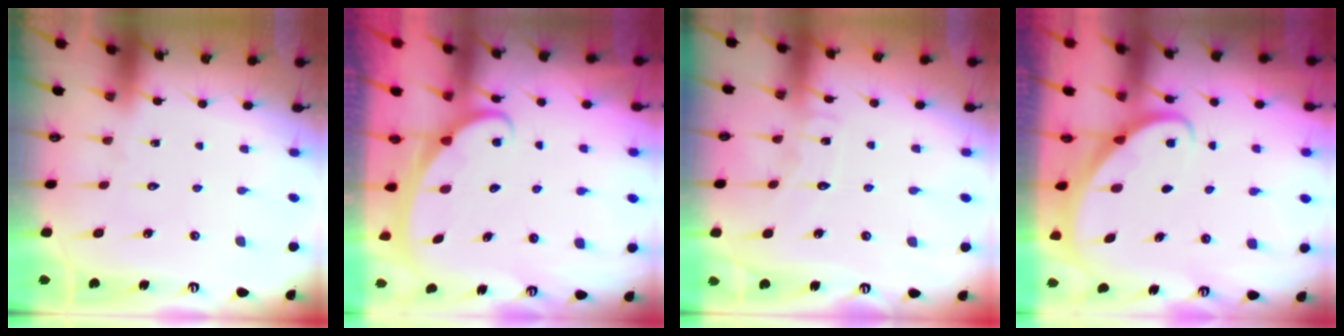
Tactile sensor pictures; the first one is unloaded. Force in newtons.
{"total": 2.6, "press": 2.6, "slide": 0.3}
{"total": 5.9, "press": 5.9, "slide": 0.7}
{"total": 2.4, "press": 2.4, "slide": 0.2}